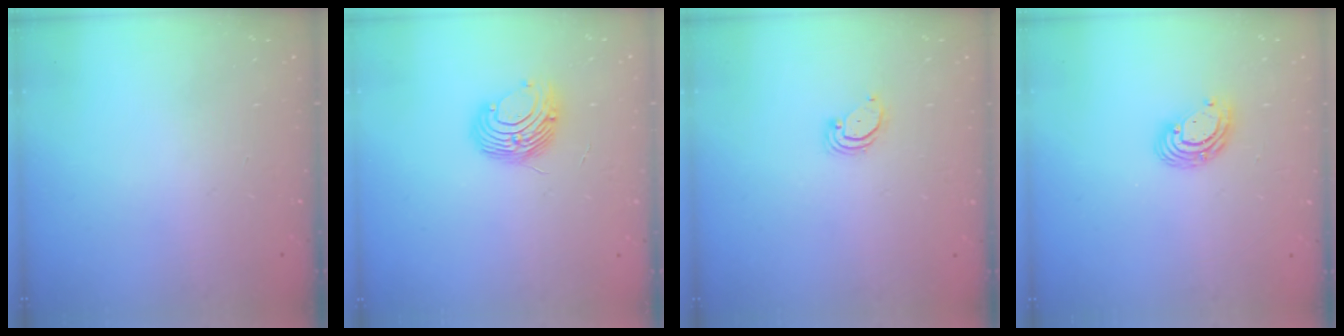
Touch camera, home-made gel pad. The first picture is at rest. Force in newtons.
{"total": 11.4, "press": 11.3, "slide": 1.1}
{"total": 2.2, "press": 2.2, "slide": 0.3}
{"total": 6.7, "press": 6.6, "slide": 0.8}